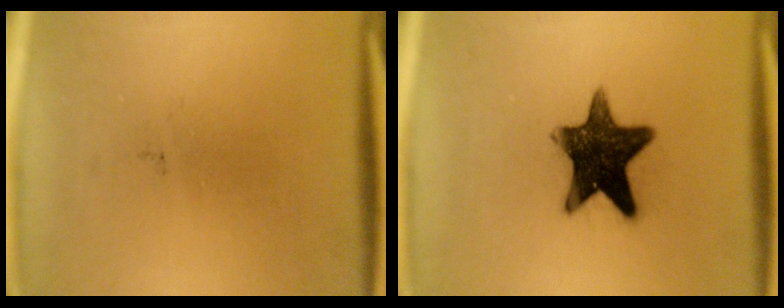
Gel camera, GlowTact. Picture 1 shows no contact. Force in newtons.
{"total": 14.1}